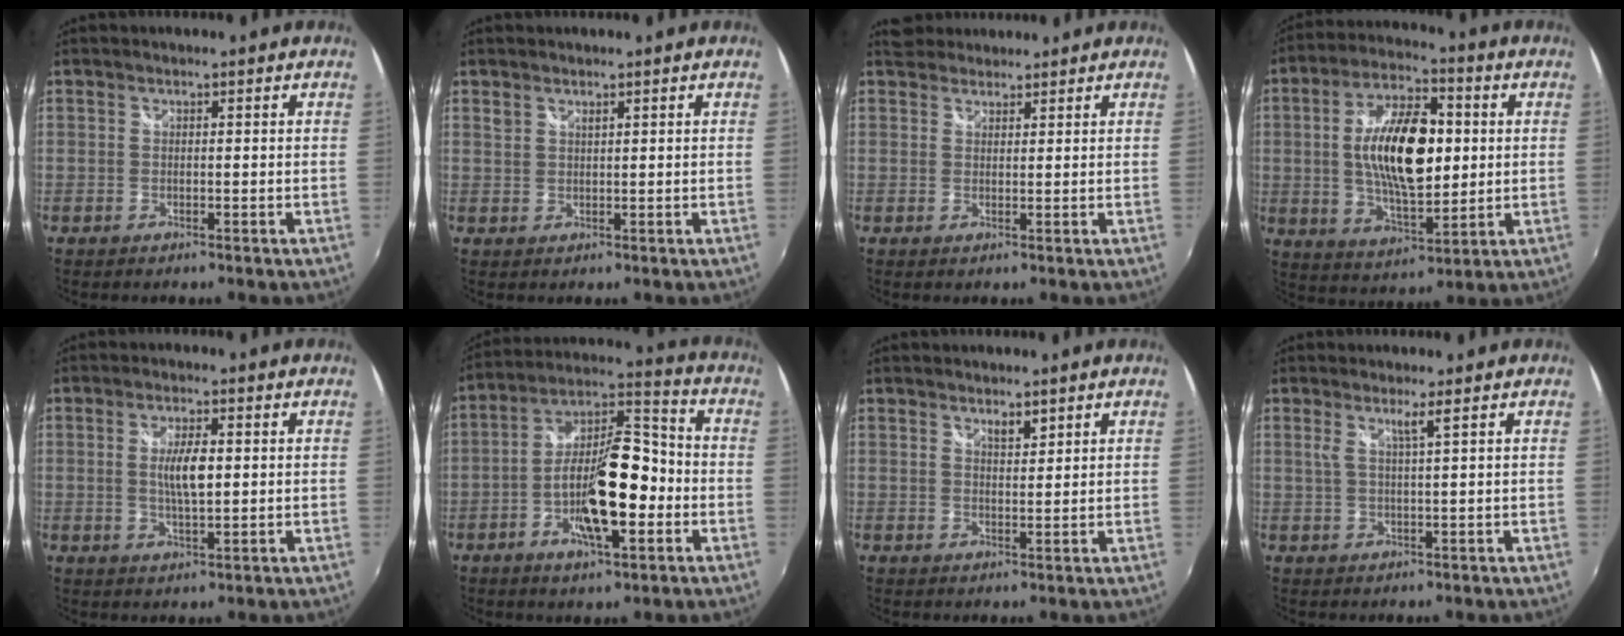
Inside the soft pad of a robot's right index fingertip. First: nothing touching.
{"total": 1.2, "force": [1.1, 0.4, 0.4], "torque": [-0.005, 0.000, 0.018]}
{"total": 3.6, "force": [3.1, 1.8, 0.4], "torque": [-0.004, 0.017, 0.052]}
{"total": 17.1, "force": [1.4, 7.6, 15.2], "torque": [-0.275, 0.009, 0.027]}
{"total": 5.4, "force": [0.5, 1.7, 5.1], "torque": [-0.090, -0.001, 0.009]}
{"total": 16.2, "force": [-4.5, 5.7, 14.5], "torque": [-0.261, 0.011, -0.080]}
{"total": 2.2, "force": [1.8, 0.7, 1.2], "torque": [-0.017, 0.001, 0.030]}
{"total": 2.3, "force": [1.2, -0.7, 1.7], "torque": [-0.032, -0.006, 0.021]}